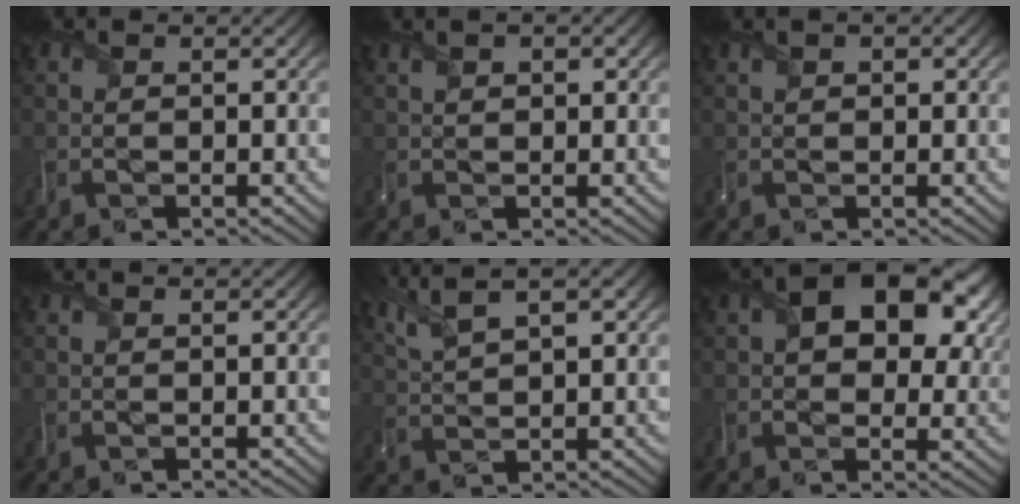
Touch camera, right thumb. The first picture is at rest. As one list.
[{"total": 2.9, "force": [1.6, 1.4, 1.9], "torque": [-0.033, 0.000, 0.021]}, {"total": 1.9, "force": [1.0, 1.0, 1.2], "torque": [-0.019, -0.005, 0.015]}, {"total": 0.0}, {"total": 7.2, "force": [4.6, 1.9, 5.1], "torque": [-0.119, 0.015, 0.089]}, {"total": 12.6, "force": [4.2, 7.5, 9.1], "torque": [-0.150, 0.006, 0.071]}]